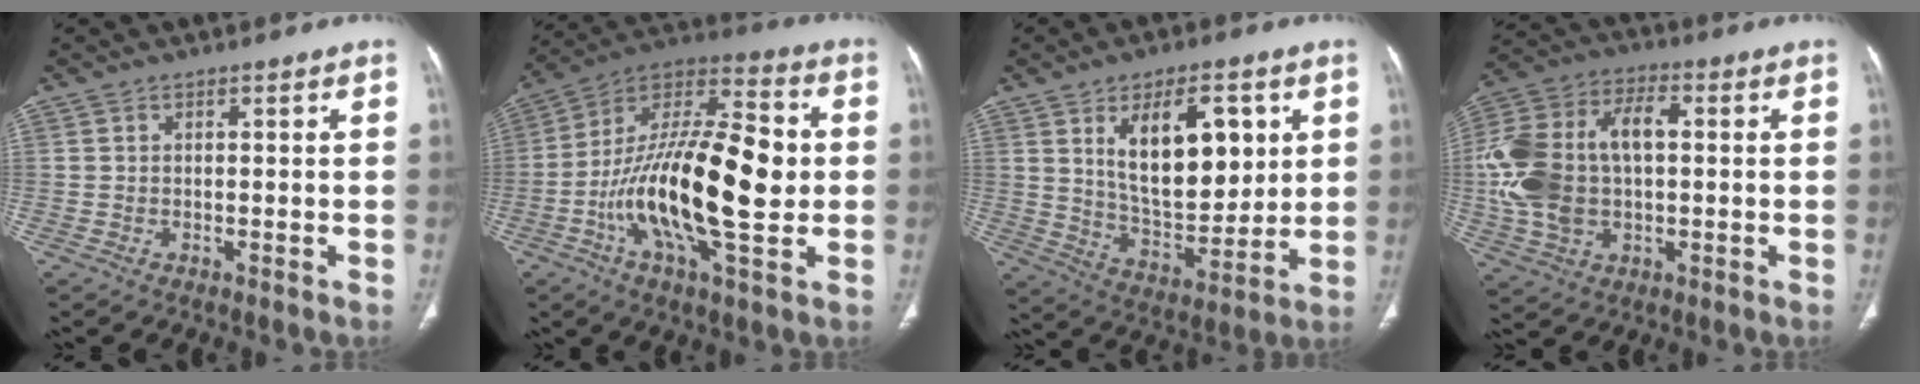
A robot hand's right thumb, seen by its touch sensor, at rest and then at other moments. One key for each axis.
{"total": 23.8, "fx": -1.3, "fy": 6.8, "fz": 22.8, "tx": -0.416, "ty": 0.014, "tz": -0.031}
{"total": 17.2, "fx": 5.7, "fy": 8.7, "fz": 13.7, "tx": -0.181, "ty": -0.033, "tz": 0.110}
{"total": 18.5, "fx": 0.7, "fy": 11.4, "fz": 14.6, "tx": -0.306, "ty": 0.026, "tz": 0.015}